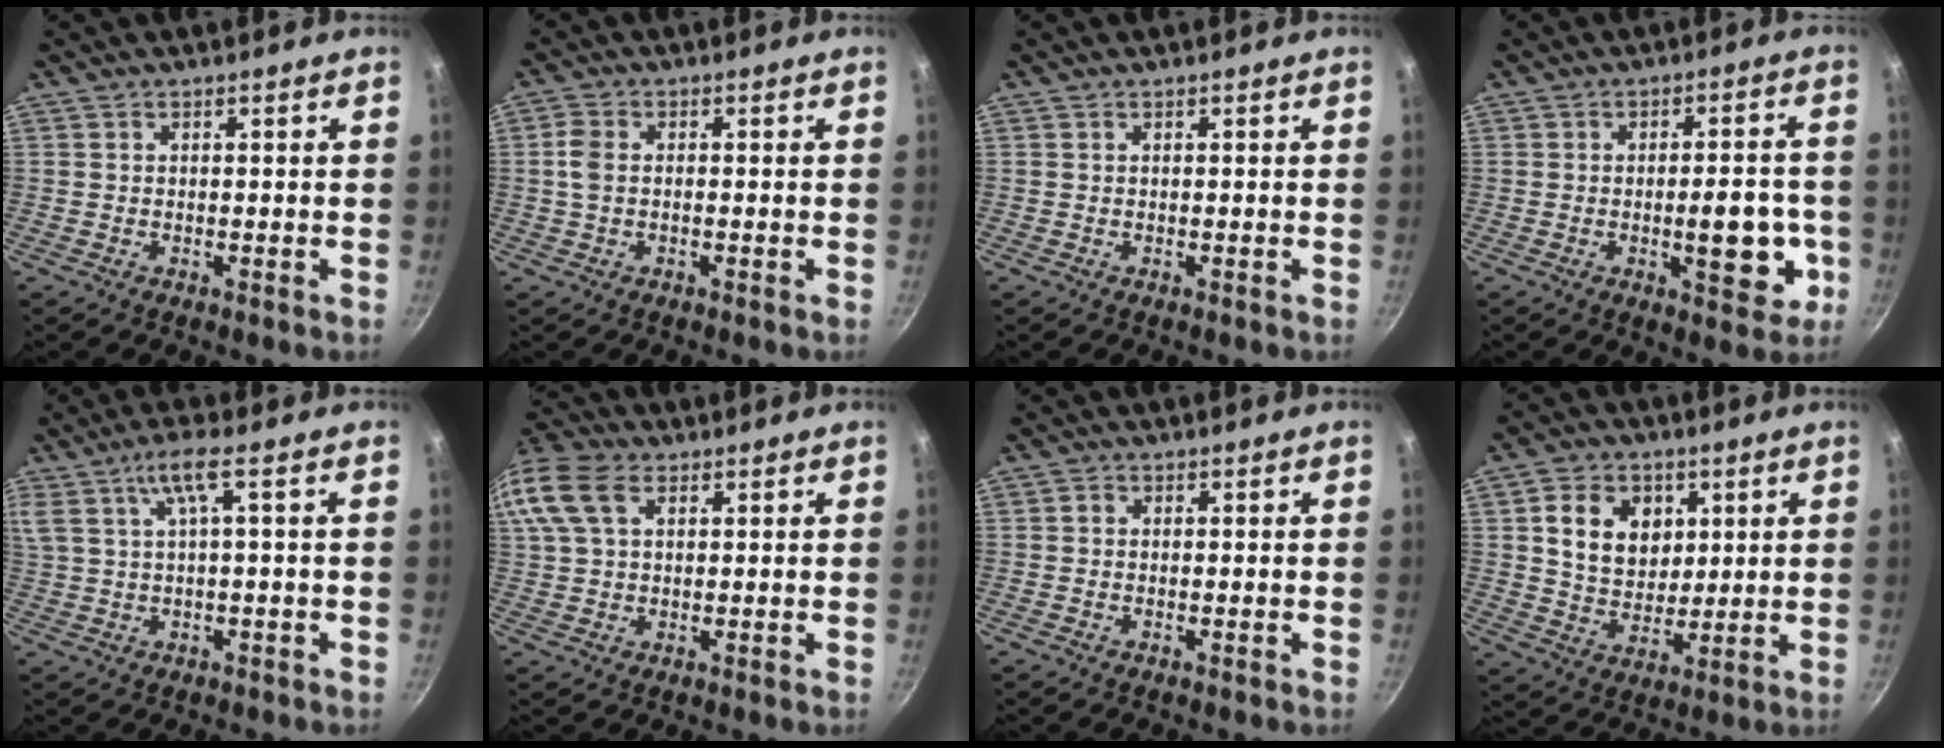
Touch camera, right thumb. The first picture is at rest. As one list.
[{"total": 3.5, "force": [-0.4, 2.2, 2.7], "torque": [-0.061, 0.012, -0.013]}, {"total": 0.0}, {"total": 10.6, "force": [-2.5, 4.6, 9.2], "torque": [-0.094, 0.012, -0.030]}, {"total": 7.0, "force": [2.4, 1.4, 6.5], "torque": [-0.132, 0.008, 0.052]}, {"total": 15.8, "force": [6.0, 10.4, 10.3], "torque": [-0.246, 0.043, 0.108]}, {"total": 0.8, "force": [-0.1, 0.7, 0.4], "torque": [-0.004, 0.005, -0.003]}, {"total": 11.1, "force": [3.2, 8.7, 6.1], "torque": [-0.071, -0.012, 0.056]}]